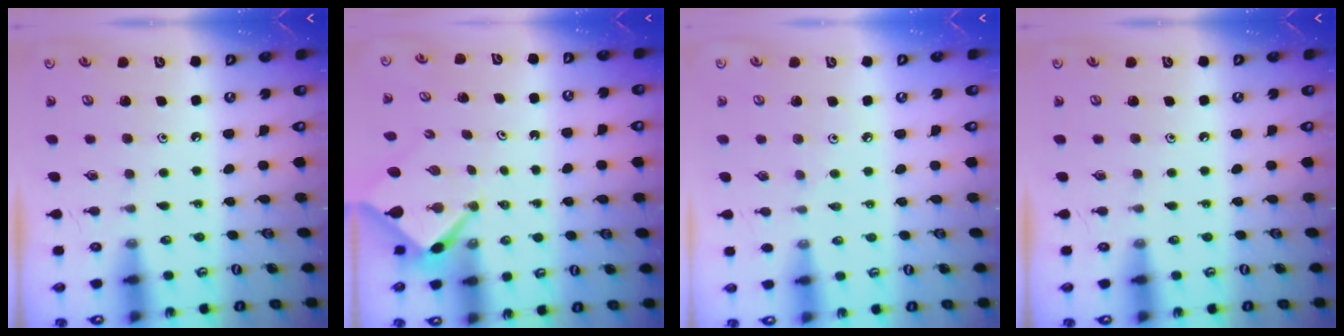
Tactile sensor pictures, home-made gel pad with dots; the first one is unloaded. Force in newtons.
{"total": 2.4, "press": 2.4, "slide": 0.3}
{"total": 2.2, "press": 2.2, "slide": 0.5}
{"total": 0.0}